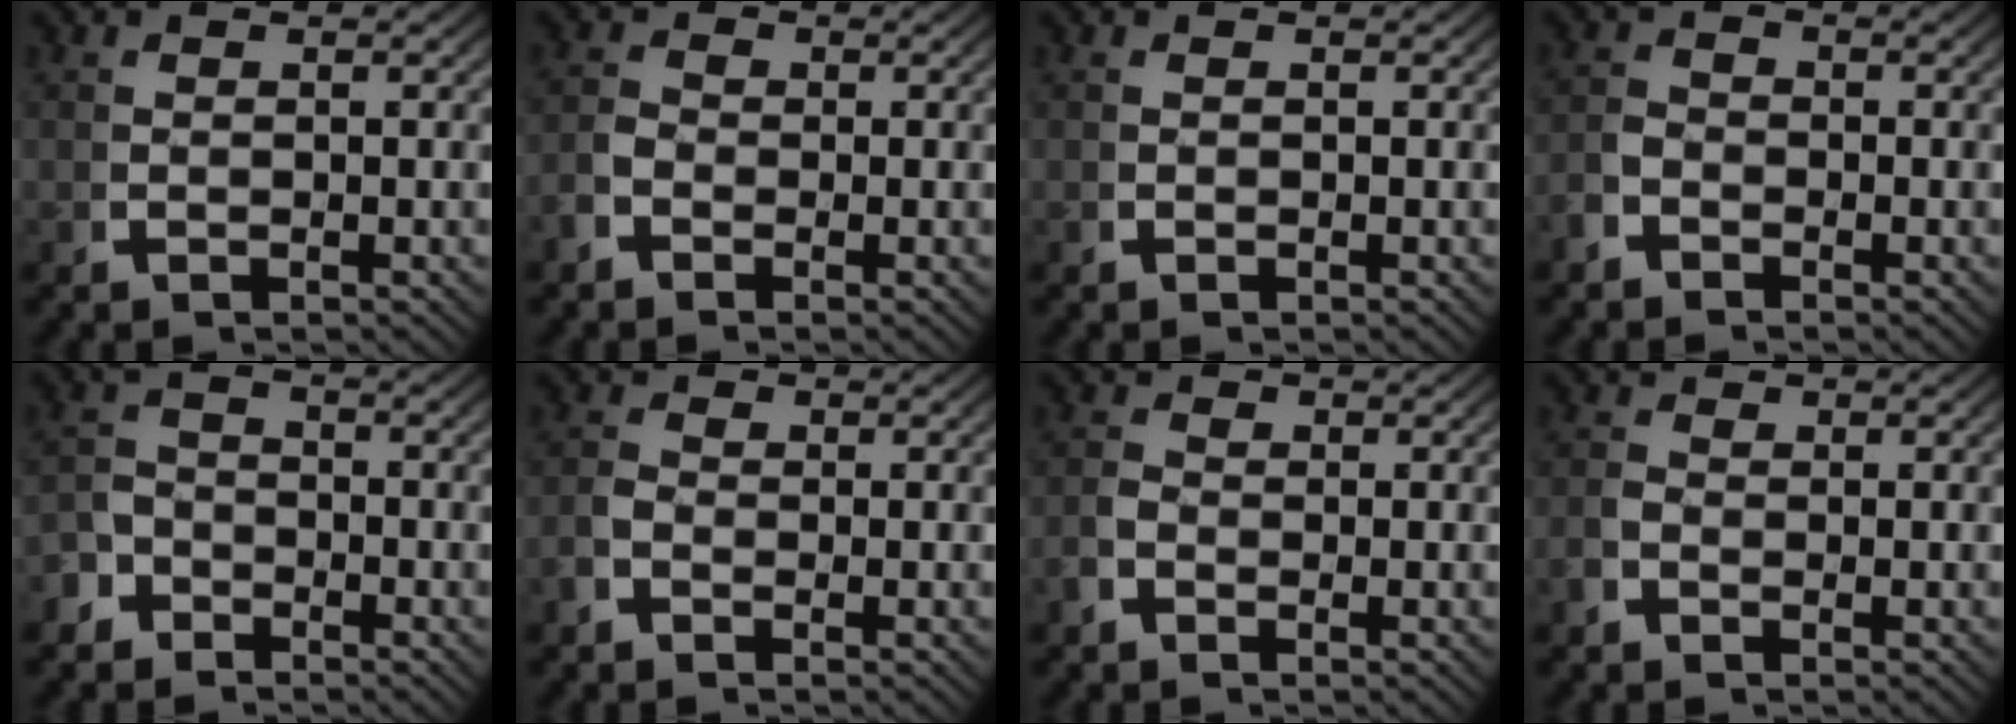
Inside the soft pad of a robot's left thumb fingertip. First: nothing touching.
{"total": 2.0, "force": [-0.7, 1.7, 0.8], "torque": [-0.010, -0.001, -0.022]}
{"total": 0.0}
{"total": 1.8, "force": [-1.2, 1.3, 0.6], "torque": [-0.009, -0.003, -0.028]}
{"total": 2.9, "force": [-2.3, 1.7, 0.6], "torque": [-0.009, -0.013, -0.042]}
{"total": 1.7, "force": [-0.6, 1.4, 0.7], "torque": [-0.011, -0.001, -0.019]}
{"total": 1.7, "force": [-0.5, 1.4, 0.7], "torque": [-0.010, -0.001, -0.018]}
{"total": 1.4, "force": [-0.4, 1.2, 0.6], "torque": [-0.004, 0.000, -0.014]}